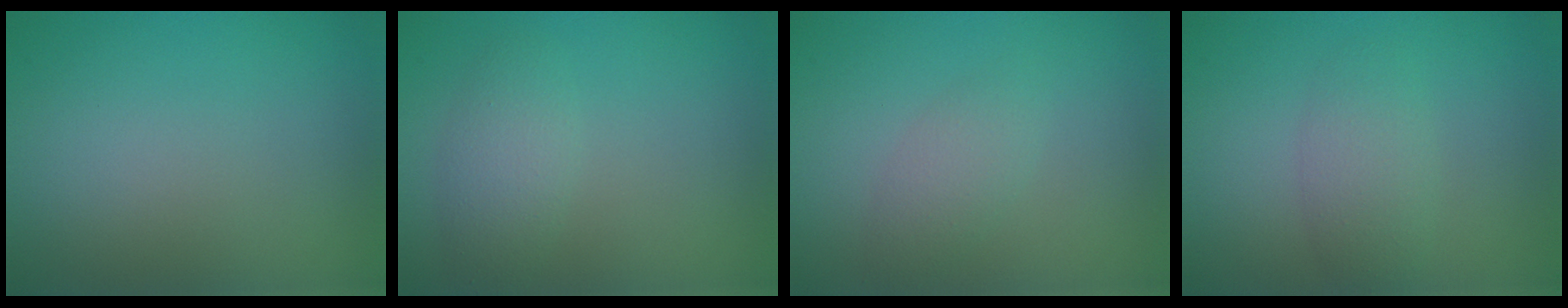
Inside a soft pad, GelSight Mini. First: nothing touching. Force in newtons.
{"total": 2.2, "press": 2.2, "slide": 0.2}
{"total": 1.8, "press": 1.8, "slide": 0.0}
{"total": 2.5, "press": 2.5, "slide": 0.2}